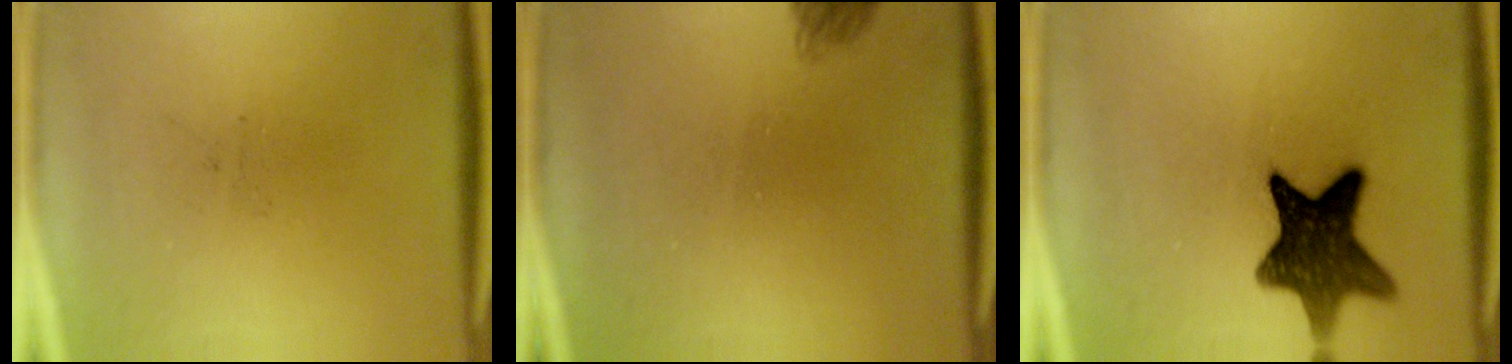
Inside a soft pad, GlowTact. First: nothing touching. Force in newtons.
{"total": 1.4}
{"total": 12.3}